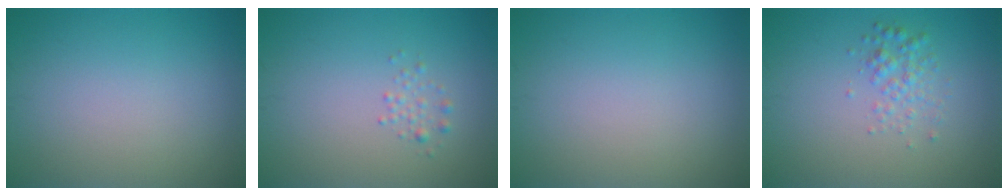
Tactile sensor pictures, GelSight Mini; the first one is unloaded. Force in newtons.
{"total": 1.0, "press": 1.0, "slide": 0.0}
{"total": 0.0}
{"total": 1.9, "press": 1.9, "slide": 0.0}